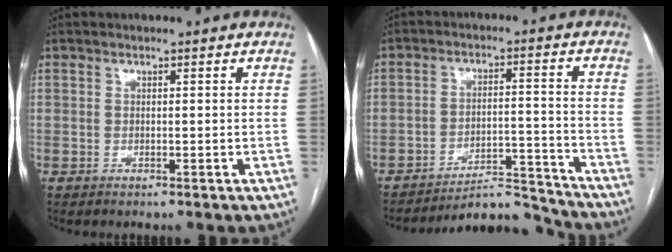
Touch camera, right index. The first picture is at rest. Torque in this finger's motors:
{"motor_torque": [-0.76, -0.19, -0.25, -0.09]}